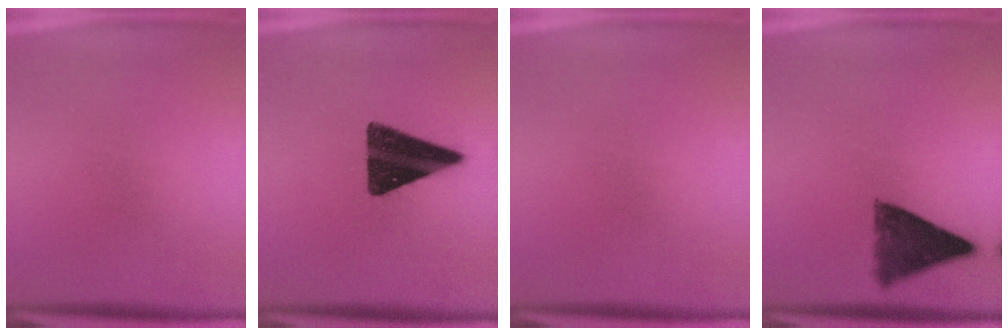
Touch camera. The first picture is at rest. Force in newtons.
{"total": 15.4}
{"total": 0.0}
{"total": 9.5}